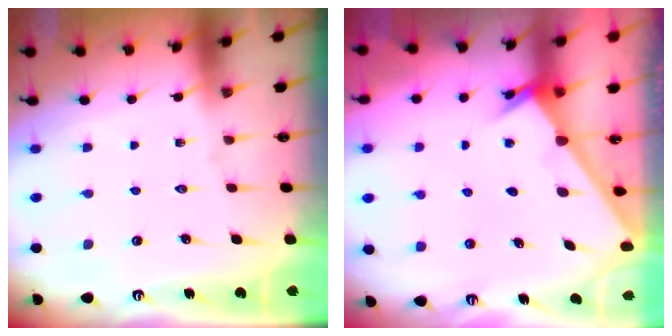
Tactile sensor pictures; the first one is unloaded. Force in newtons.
{"total": 2.6, "press": 2.6, "slide": 0.2}